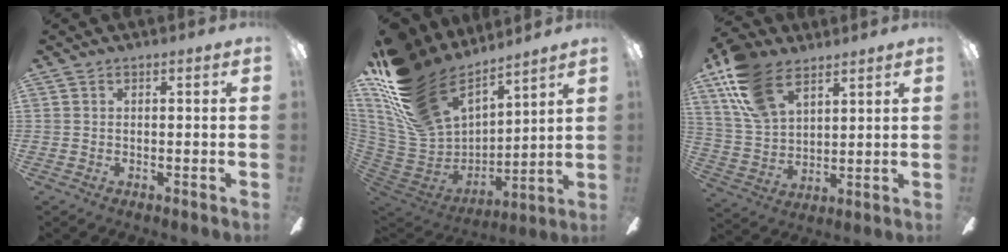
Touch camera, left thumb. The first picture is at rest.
{"total": 23.8, "force": [16.5, 12.1, 12.1], "torque": [-0.267, -0.097, 0.307]}
{"total": 15.6, "force": [9.6, 8.4, 8.9], "torque": [-0.191, -0.022, 0.185]}